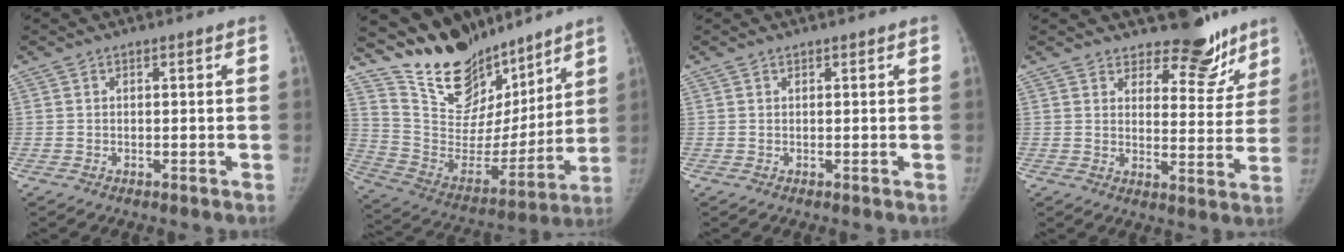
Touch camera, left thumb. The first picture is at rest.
{"total": 21.8, "force": [18.3, 9.5, 7.3], "torque": [-0.076, -0.106, 0.320]}
{"total": 0.0}
{"total": 12.4, "force": [10.4, 5.2, 4.4], "torque": [-0.009, -0.087, 0.130]}